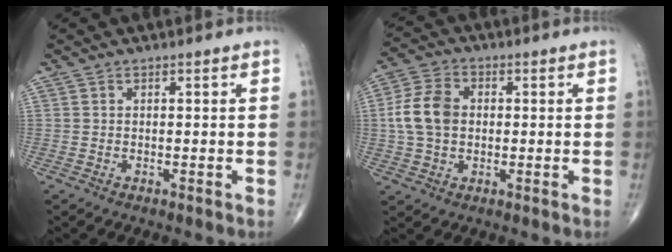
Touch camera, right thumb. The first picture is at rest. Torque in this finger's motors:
{"motor_torque": [0.16, 0.15, 0.29, -0.26, 0.18]}